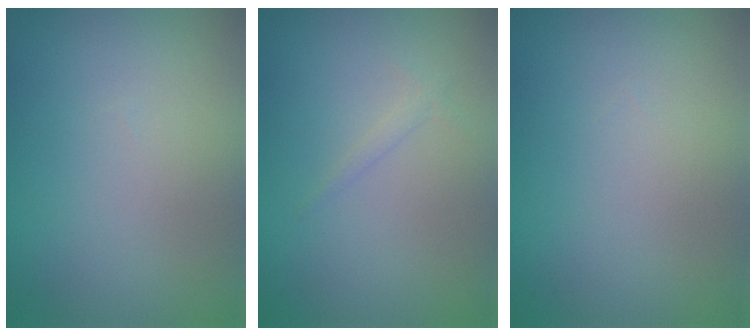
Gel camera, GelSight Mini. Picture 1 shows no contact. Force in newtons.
{"total": 0.6, "press": 0.6, "slide": 0.1}
{"total": 0.0}